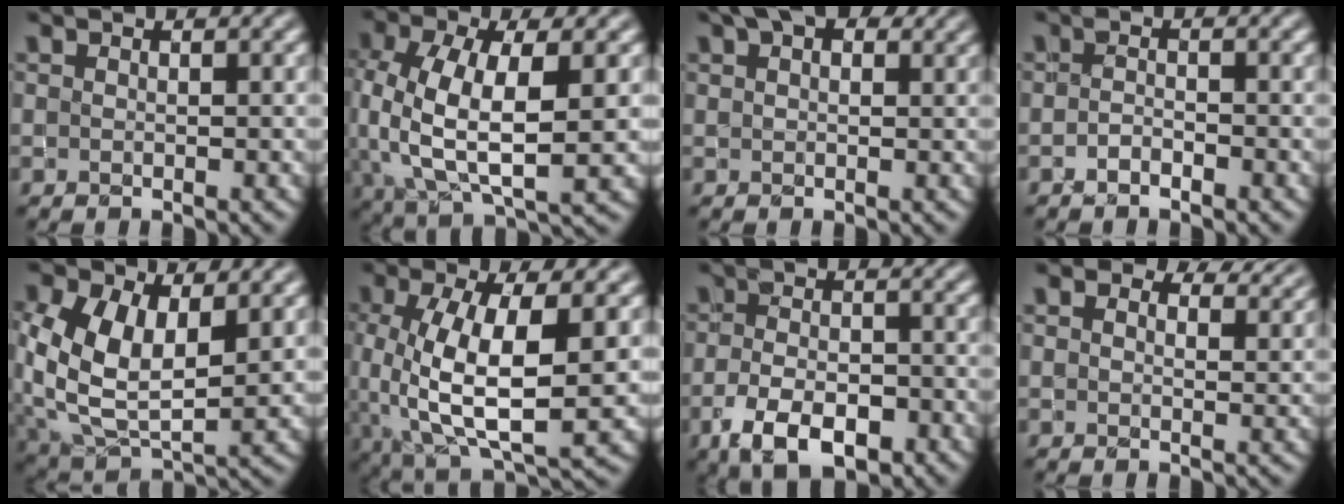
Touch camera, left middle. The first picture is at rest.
{"total": 9.7, "force": [0.4, 4.8, 8.4], "torque": [-0.180, -0.006, 0.010]}
{"total": 5.0, "force": [3.2, 2.4, 2.9], "torque": [-0.039, 0.018, 0.033]}
{"total": 1.0, "force": [-0.8, 0.3, 0.5], "torque": [-0.013, 0.002, -0.018]}
{"total": 8.9, "force": [1.9, 5.5, 6.8], "torque": [-0.162, -0.004, 0.036]}
{"total": 9.8, "force": [-0.1, 4.1, 8.8], "torque": [-0.176, -0.014, 0.005]}
{"total": 5.7, "force": [-3.1, 2.9, 3.9], "torque": [-0.072, -0.005, -0.055]}
{"total": 4.8, "force": [3.6, 2.5, 2.0], "torque": [-0.035, 0.004, 0.035]}